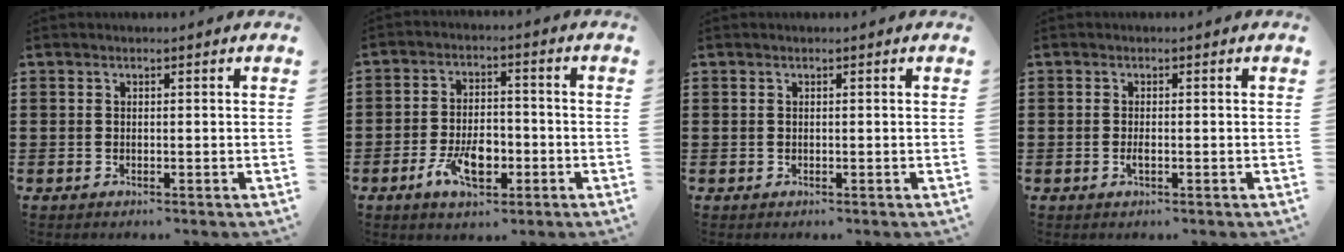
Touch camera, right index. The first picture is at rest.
{"total": 7.3, "force": [-3.0, 3.7, 5.6], "torque": [-0.109, 0.000, -0.056]}
{"total": 0.0}
{"total": 1.1, "force": [-0.3, 0.3, 1.0], "torque": [-0.027, -0.005, -0.008]}